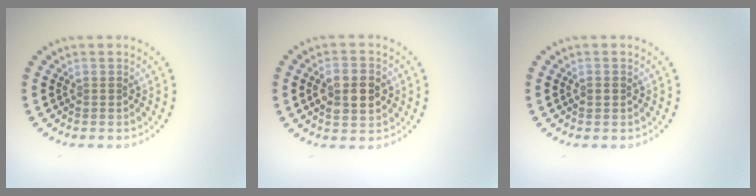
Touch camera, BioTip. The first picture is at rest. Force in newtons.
{"total": 4.7, "press": 4.7, "slide": 0.2}
{"total": 1.0, "press": 1.0, "slide": 0.1}